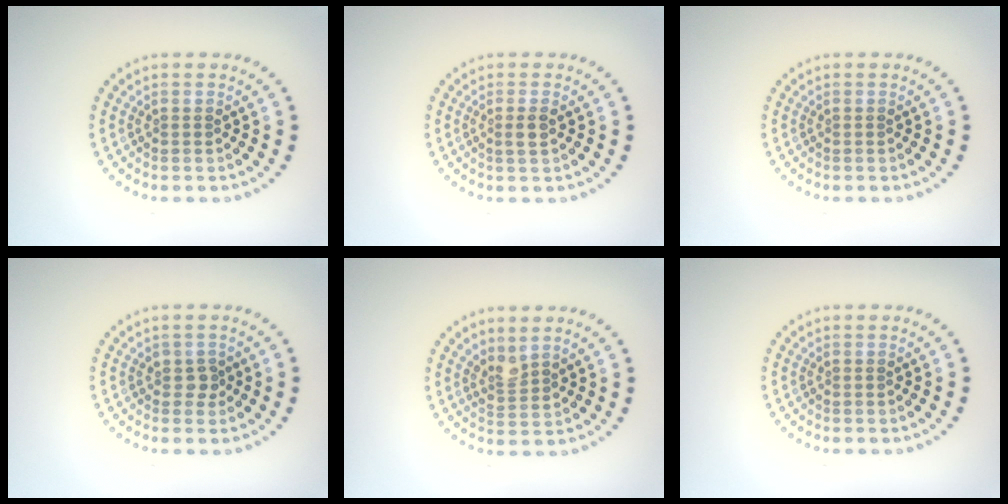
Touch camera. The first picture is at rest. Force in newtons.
{"total": 1.2, "press": 1.1, "slide": 0.6}
{"total": 0.0}
{"total": 1.0, "press": 0.9, "slide": 0.5}
{"total": 1.8, "press": 1.5, "slide": 1.1}
{"total": 0.0}